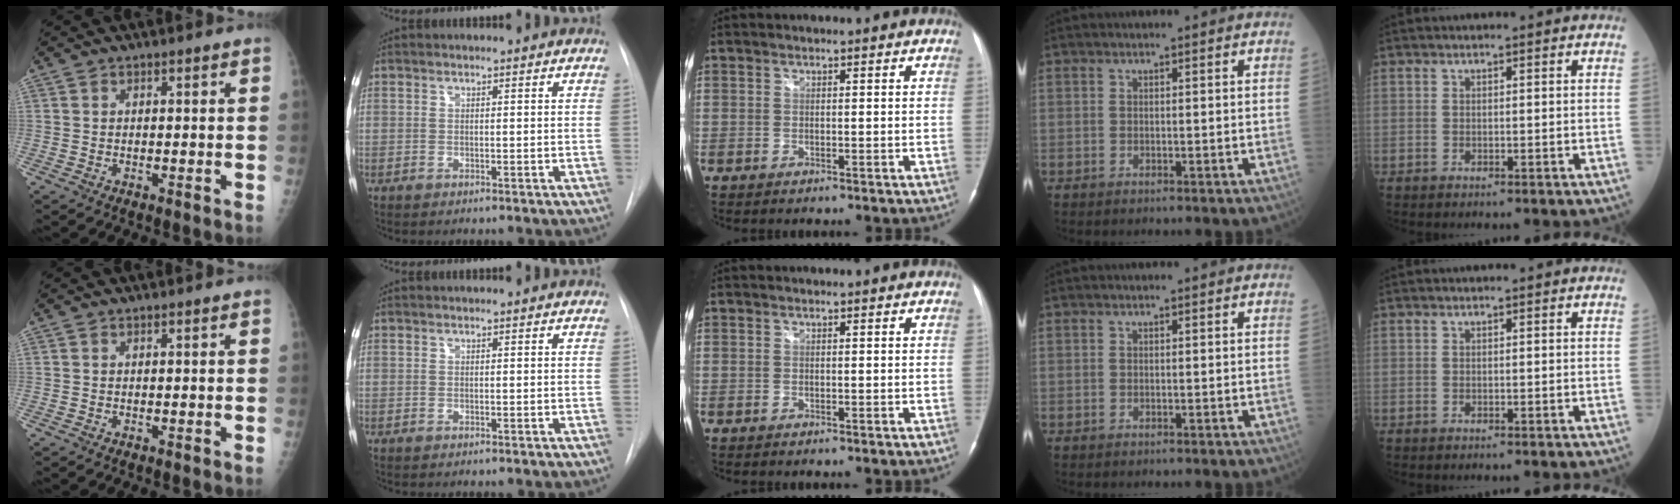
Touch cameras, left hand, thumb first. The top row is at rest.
{}